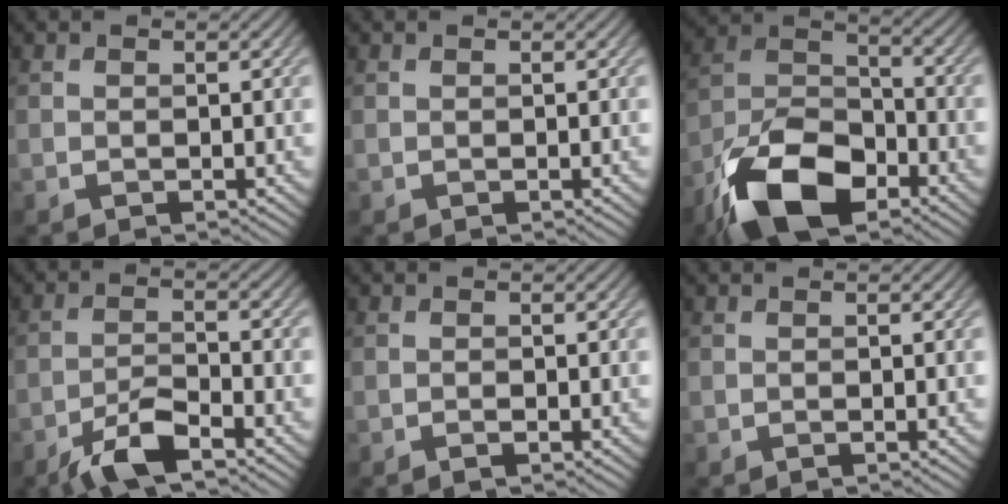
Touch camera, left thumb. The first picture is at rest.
{"total": 0.0}
{"total": 14.2, "force": [-8.7, 6.9, 8.8], "torque": [-0.193, -0.013, -0.178]}
{"total": 5.8, "force": [-4.2, 1.3, 3.8], "torque": [-0.077, 0.001, -0.085]}
{"total": 0.9, "force": [-0.5, 0.2, 0.7], "torque": [-0.013, -0.001, -0.008]}
{"total": 0.0}